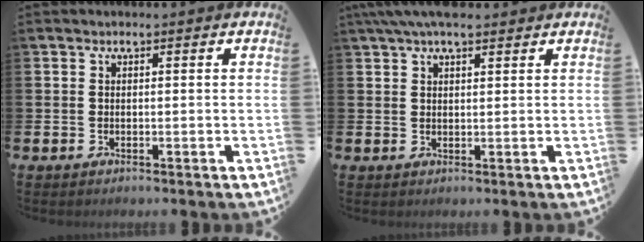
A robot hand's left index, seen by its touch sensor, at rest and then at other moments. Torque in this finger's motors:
{"motor_torque": [0.59, -1.00, 1.06, 0.21]}